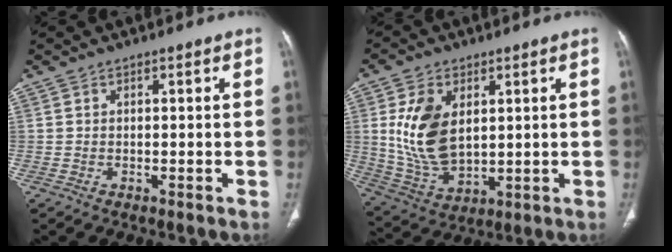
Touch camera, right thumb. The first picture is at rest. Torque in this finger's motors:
{"motor_torque": [-0.75, 0.88, 1.47, 0.47, 0.13]}